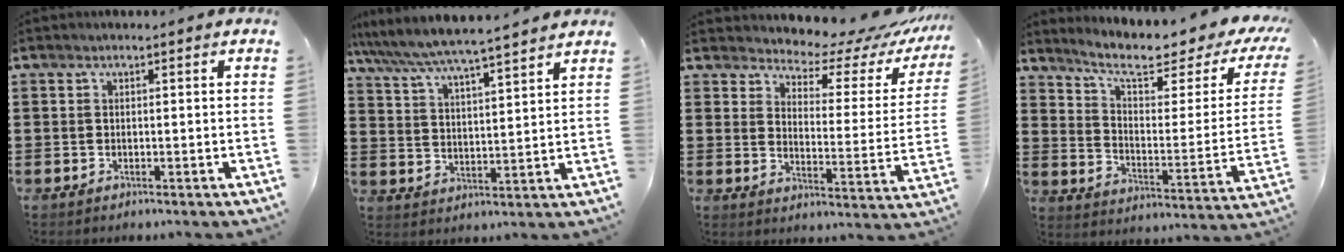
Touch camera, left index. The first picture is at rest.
{"total": 5.8, "force": [5.5, -0.4, 1.9], "torque": [-0.060, -0.035, 0.091]}
{"total": 5.4, "force": [5.1, 1.3, 1.4], "torque": [-0.041, -0.044, 0.082]}
{"total": 7.9, "force": [6.0, 1.7, 4.9], "torque": [-0.107, -0.039, 0.095]}